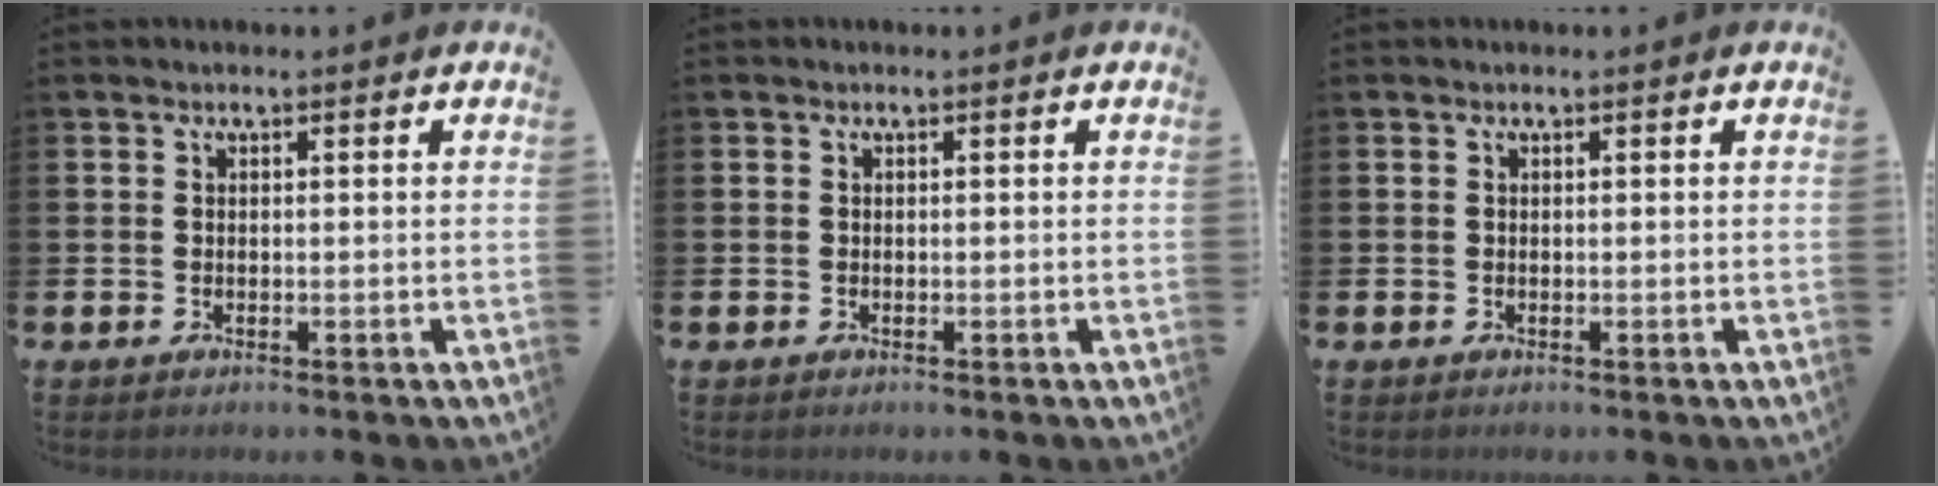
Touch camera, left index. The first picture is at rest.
{"total": 0.0}
{"total": 0.0}